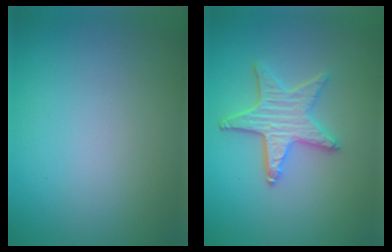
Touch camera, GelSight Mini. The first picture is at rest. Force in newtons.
{"total": 4.4, "press": 3.8, "slide": 2.2}